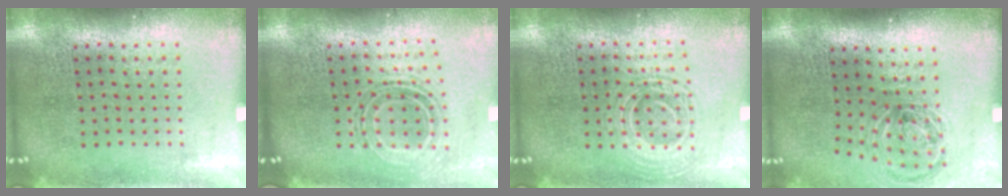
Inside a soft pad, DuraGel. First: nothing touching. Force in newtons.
{"total": 0.8, "press": 0.8, "slide": 0.3}
{"total": 2.7, "press": 2.7, "slide": 0.5}
{"total": 1.2, "press": 1.0, "slide": 0.6}